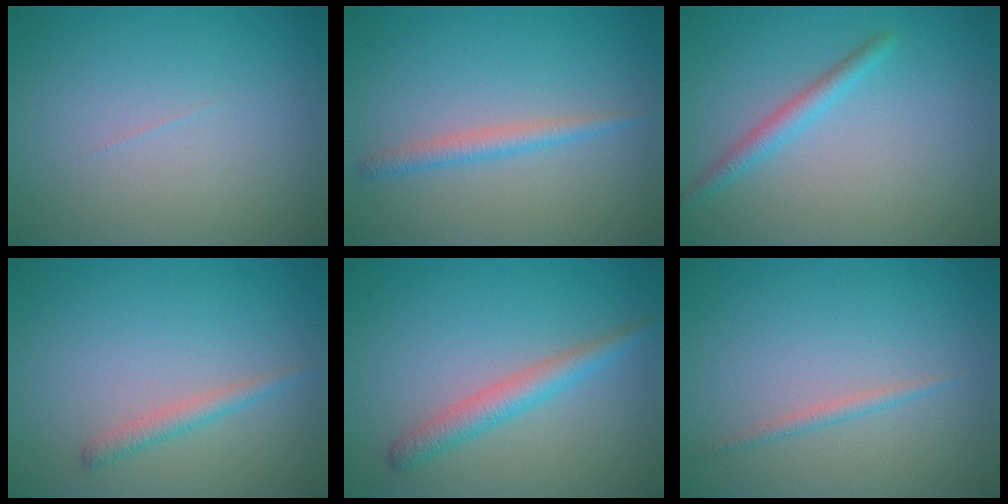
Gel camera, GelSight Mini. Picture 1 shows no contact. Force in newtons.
{"total": 1.8, "press": 1.8, "slide": 0.0}
{"total": 1.9, "press": 1.9, "slide": 0.2}
{"total": 1.5, "press": 1.5, "slide": 0.1}
{"total": 2.8, "press": 2.8, "slide": 0.0}
{"total": 1.0, "press": 1.0, "slide": 0.0}